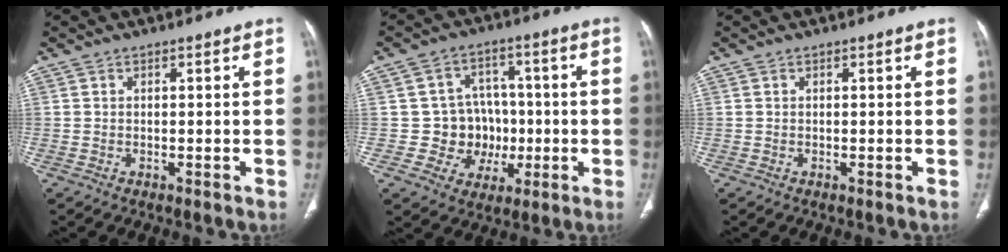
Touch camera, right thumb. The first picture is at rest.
{"total": 9.5, "force": [-1.0, 9.0, 2.8], "torque": [0.023, 0.025, -0.010]}
{"total": 0.0}